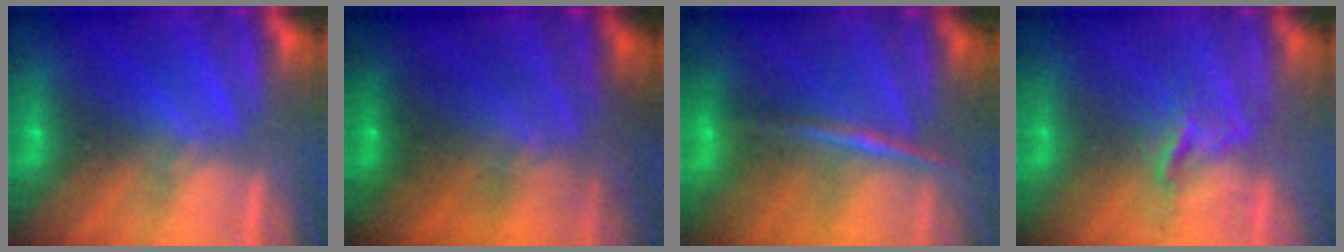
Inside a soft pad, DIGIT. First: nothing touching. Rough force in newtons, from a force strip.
{"total": 7.1}
{"total": 1.9}
{"total": 3.5}